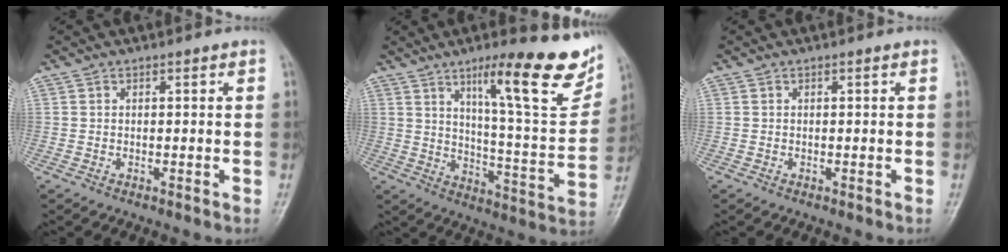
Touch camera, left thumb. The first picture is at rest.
{"total": 21.0, "force": [12.1, 4.2, 16.6], "torque": [-0.194, -0.055, 0.182]}
{"total": 0.0}